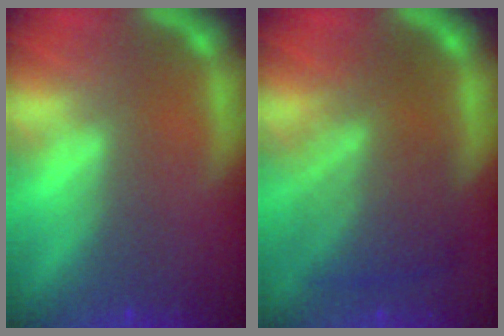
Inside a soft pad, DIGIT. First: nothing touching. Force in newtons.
{"total": 7.6}